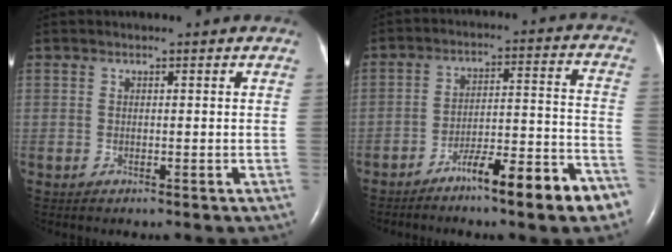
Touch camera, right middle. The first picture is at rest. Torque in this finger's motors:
{"motor_torque": [1.09, -1.05, 0.21, 0.11]}